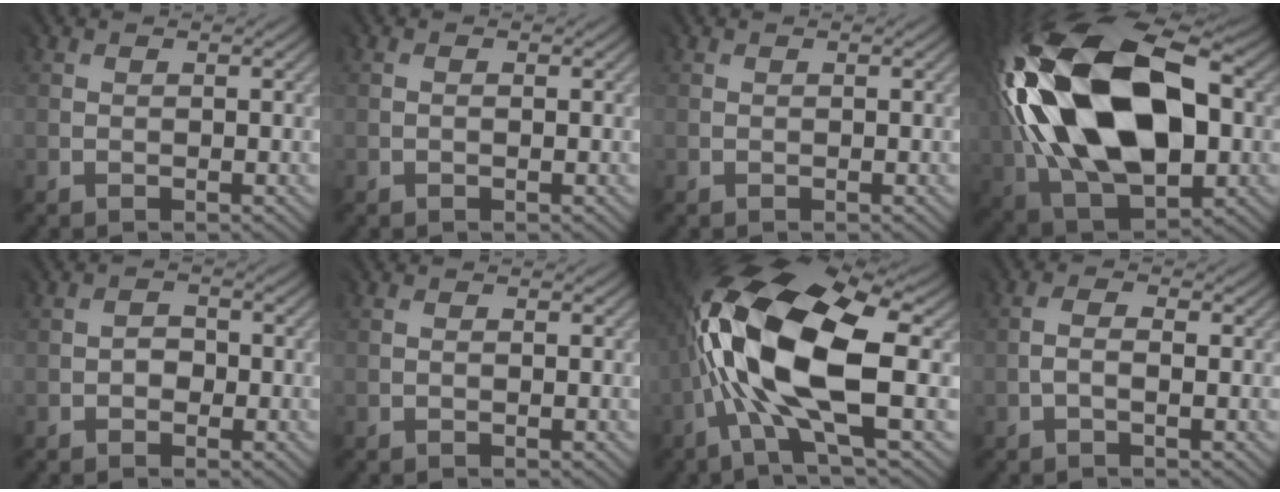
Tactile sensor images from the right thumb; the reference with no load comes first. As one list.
[{"total": 0.0}, {"total": 0.0}, {"total": 20.2, "force": [2.1, 12.4, 15.8], "torque": [-0.368, -0.008, 0.044]}, {"total": 1.1, "force": [-0.7, 0.8, 0.1], "torque": [-0.001, 0.001, -0.014]}, {"total": 0.0}, {"total": 16.0, "force": [0.2, 6.8, 14.4], "torque": [-0.303, 0.026, -0.009]}, {"total": 1.4, "force": [-0.6, 0.4, 1.2], "torque": [-0.029, 0.007, -0.016]}]